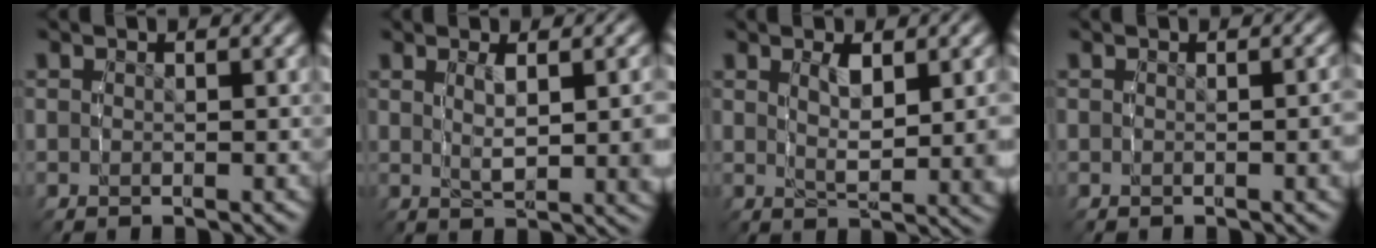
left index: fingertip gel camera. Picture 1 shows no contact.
{"total": 3.3, "force": [1.2, 0.3, 3.1], "torque": [-0.042, -0.002, 0.021]}
{"total": 3.3, "force": [1.3, 0.3, 3.0], "torque": [-0.042, -0.010, 0.027]}
{"total": 0.7, "force": [-0.2, 0.3, 0.6], "torque": [-0.008, 0.003, -0.005]}